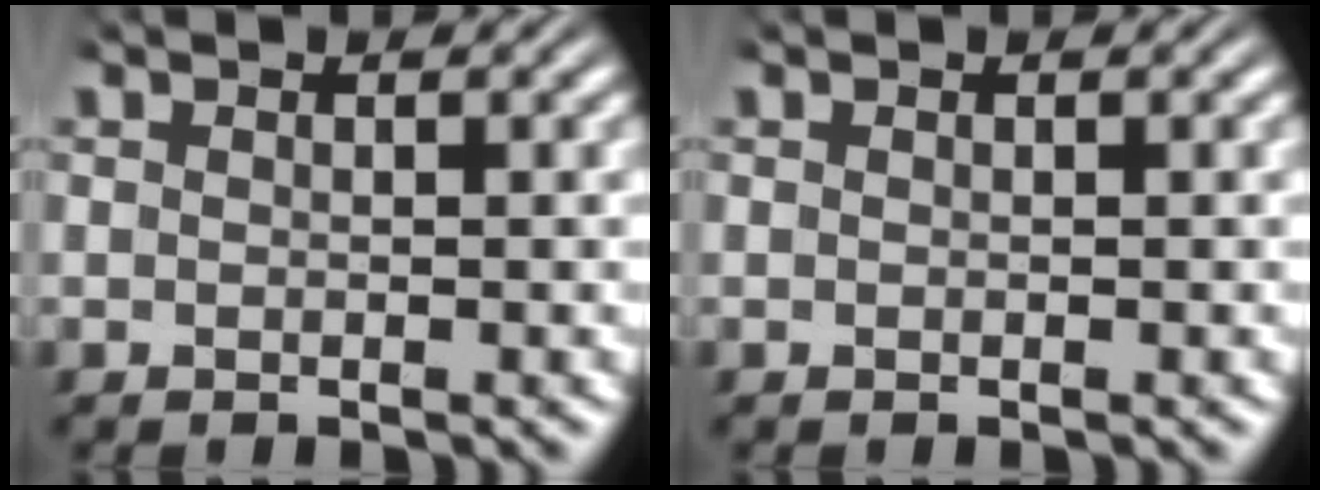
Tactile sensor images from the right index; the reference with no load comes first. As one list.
[{"total": 0.0}]